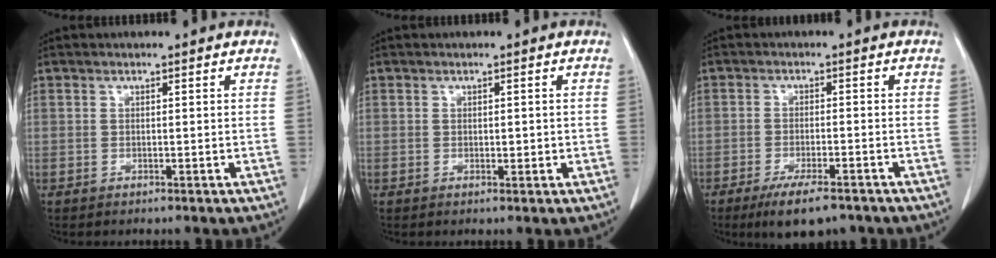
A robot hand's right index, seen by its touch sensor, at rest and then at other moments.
{"total": 1.2, "force": [0.0, 0.6, 1.0], "torque": [-0.012, 0.000, 0.002]}
{"total": 7.6, "force": [-5.6, 1.8, 4.8], "torque": [-0.076, -0.013, -0.085]}